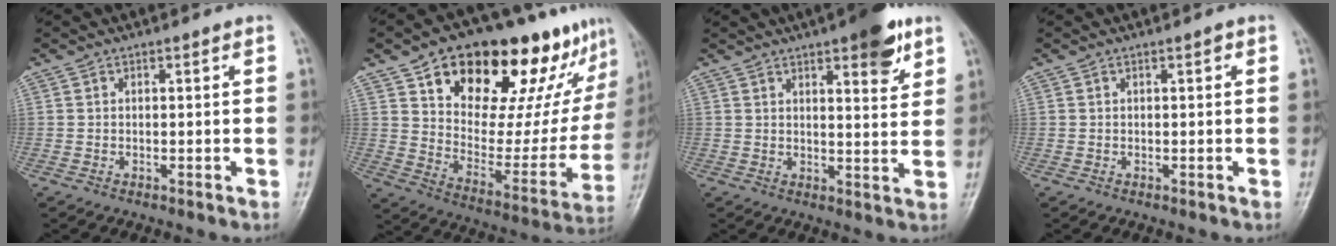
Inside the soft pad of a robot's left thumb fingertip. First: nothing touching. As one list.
[{"total": 29.2, "force": [17.8, 14.0, 18.5], "torque": [-0.219, -0.046, 0.270]}, {"total": 9.7, "force": [5.6, 2.9, 7.4], "torque": [-0.081, -0.025, 0.072]}, {"total": 0.8, "force": [0.3, 0.2, 0.7], "torque": [-0.009, 0.001, 0.002]}]